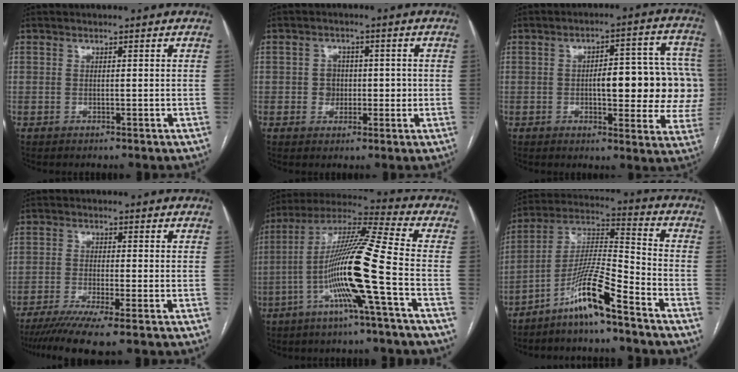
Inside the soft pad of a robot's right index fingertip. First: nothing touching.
{"total": 3.3, "force": [-0.3, 3.0, 1.4], "torque": [-0.013, 0.013, -0.002]}
{"total": 16.0, "force": [-0.4, 5.9, 14.8], "torque": [-0.158, 0.034, 0.001]}
{"total": 8.7, "force": [-6.4, -0.6, 5.8], "torque": [-0.090, -0.019, -0.104]}
{"total": 15.5, "force": [-4.6, -1.5, 14.7], "torque": [-0.281, 0.002, -0.097]}
{"total": 11.2, "force": [-7.7, 0.2, 8.1], "torque": [-0.165, 0.002, -0.147]}